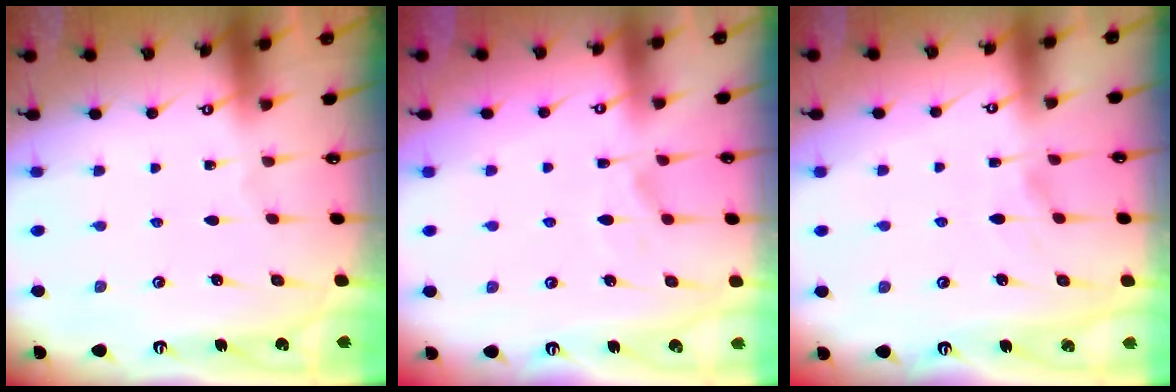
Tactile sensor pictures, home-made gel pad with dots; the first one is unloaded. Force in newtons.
{"total": 1.5, "press": 1.0, "slide": 1.1}
{"total": 1.2, "press": 0.8, "slide": 0.9}